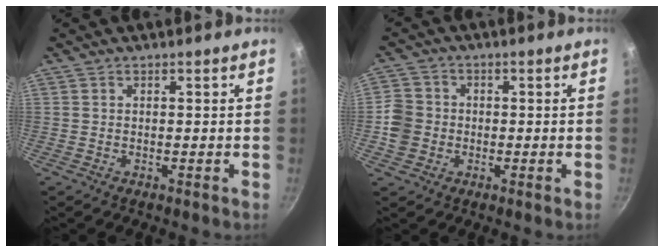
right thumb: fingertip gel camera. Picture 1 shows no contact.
{"total": 5.9, "force": [-1.1, 5.3, 2.2], "torque": [-0.022, 0.017, -0.030]}